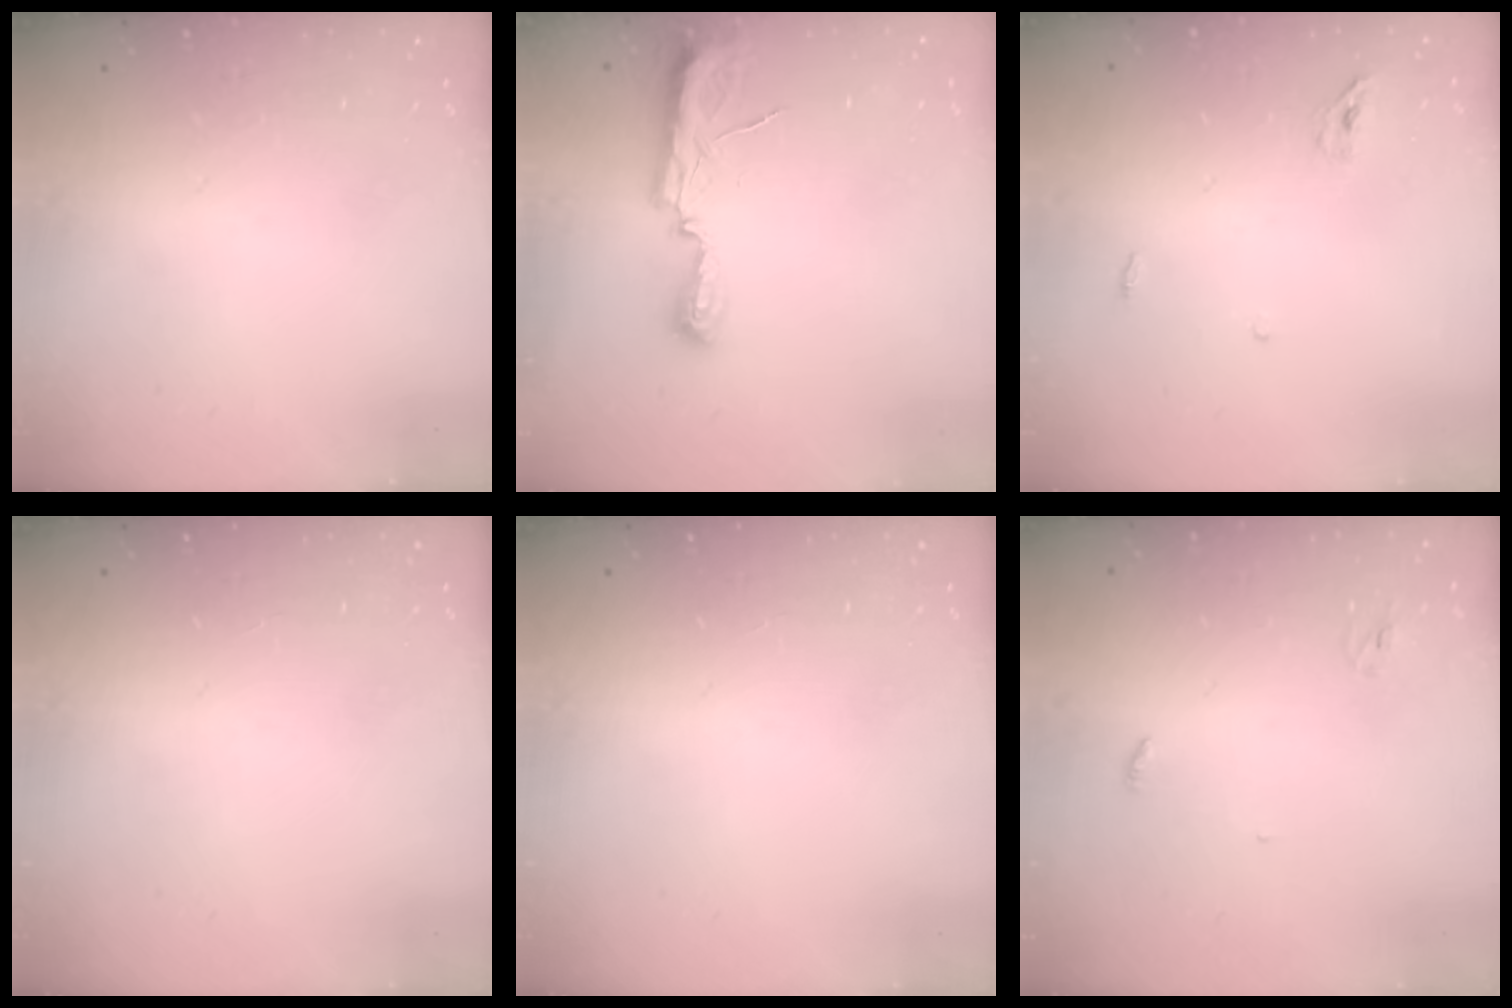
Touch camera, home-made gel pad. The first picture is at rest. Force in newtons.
{"total": 7.7, "press": 7.6, "slide": 1.0}
{"total": 3.7, "press": 3.6, "slide": 1.0}
{"total": 0.0}
{"total": 0.0}
{"total": 2.8, "press": 2.8, "slide": 0.2}